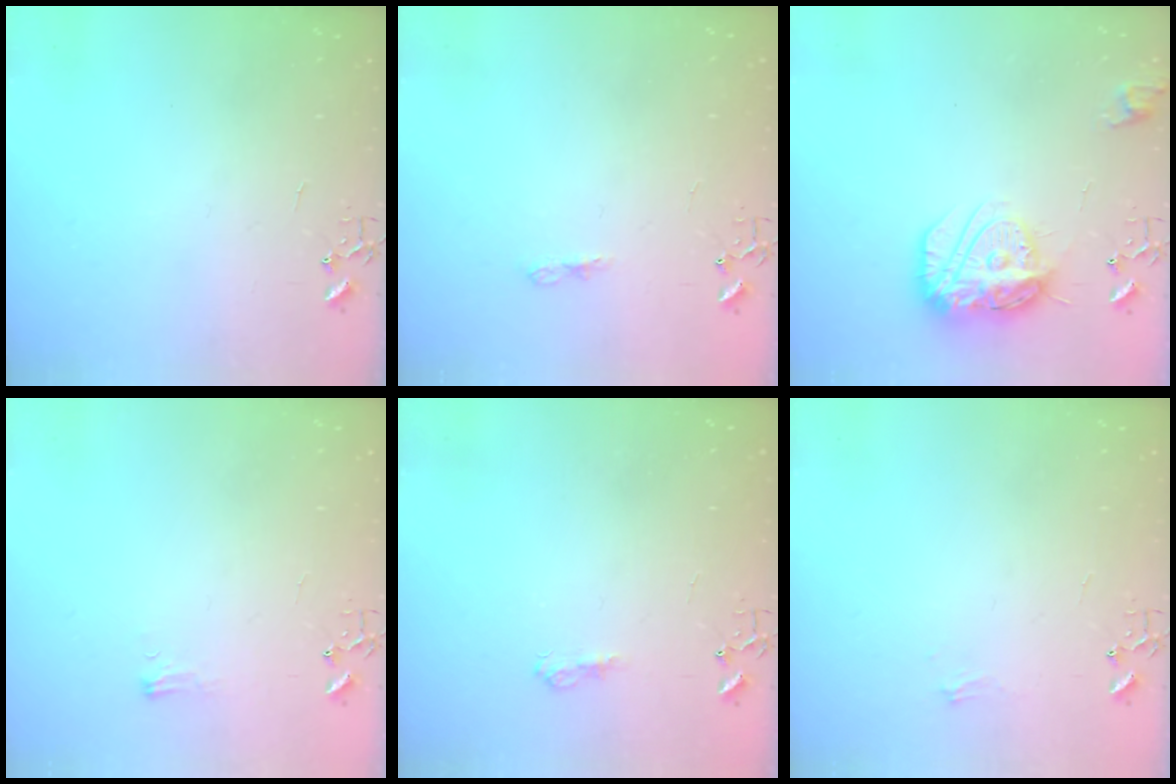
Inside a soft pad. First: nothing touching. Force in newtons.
{"total": 6.2, "press": 6.2, "slide": 0.8}
{"total": 16.5, "press": 16.5, "slide": 1.6}
{"total": 5.5, "press": 5.5, "slide": 0.7}
{"total": 7.9, "press": 7.8, "slide": 0.8}
{"total": 6.1, "press": 6.1, "slide": 0.7}